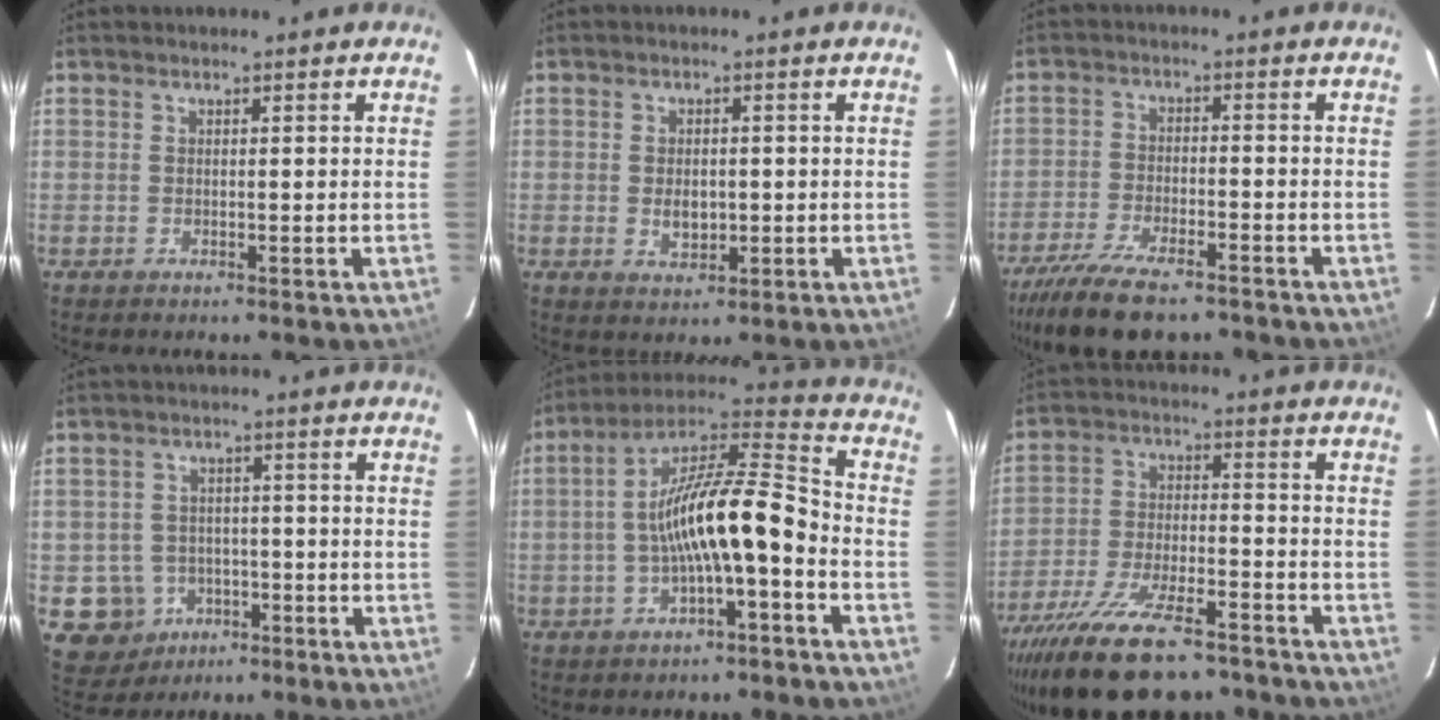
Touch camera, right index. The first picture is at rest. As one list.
[{"total": 3.8, "force": [-0.4, 2.6, 2.8], "torque": [-0.048, -0.003, -0.003]}, {"total": 14.2, "force": [-11.2, 4.4, 7.7], "torque": [-0.173, -0.032, -0.193]}, {"total": 8.7, "force": [-3.3, 7.9, 1.5], "torque": [-0.061, 0.026, -0.035]}, {"total": 14.7, "force": [-3.9, 3.1, 13.8], "torque": [-0.245, 0.021, -0.067]}, {"total": 21.8, "force": [-17.2, 7.0, 11.4], "torque": [-0.226, -0.034, -0.269]}]